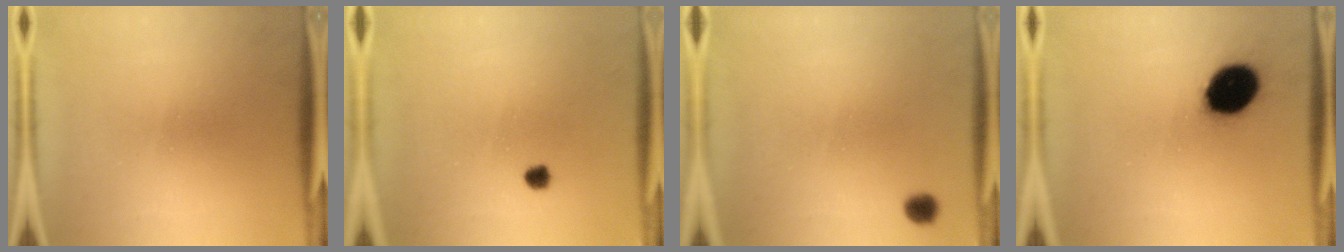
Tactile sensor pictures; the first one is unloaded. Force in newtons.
{"total": 1.9}
{"total": 2.3}
{"total": 14.3}